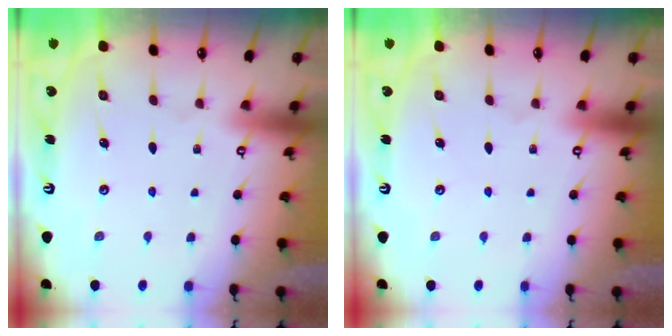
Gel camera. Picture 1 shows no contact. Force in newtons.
{"total": 0.0}